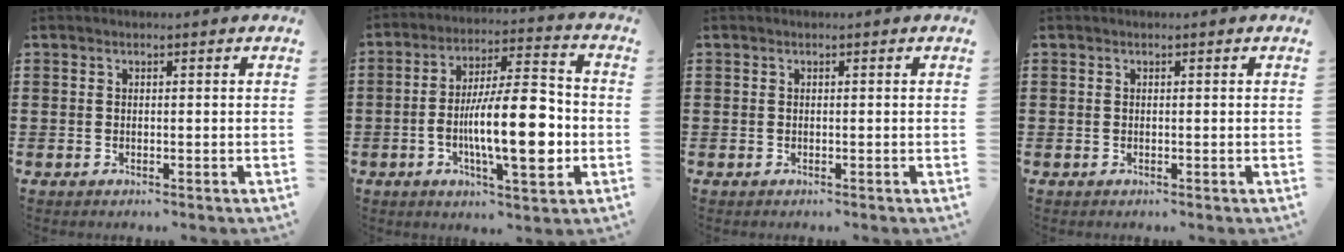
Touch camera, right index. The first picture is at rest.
{"total": 14.6, "force": [-2.8, 4.6, 13.6], "torque": [-0.225, -0.007, -0.051]}
{"total": 0.0}
{"total": 0.0}